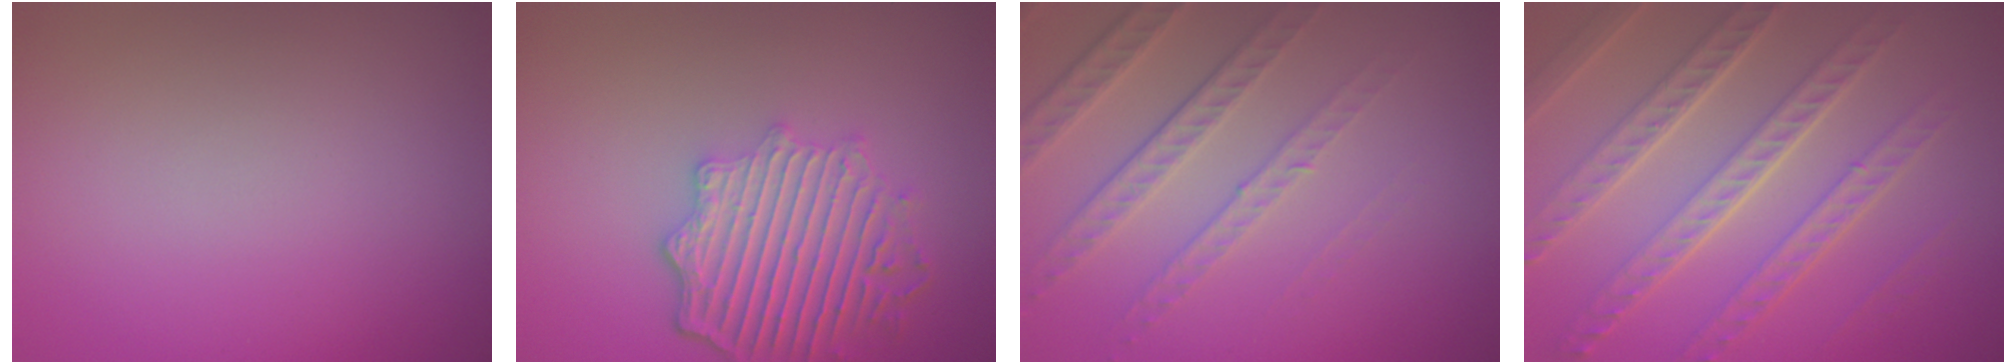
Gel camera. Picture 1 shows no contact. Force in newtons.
{"total": 5.7, "press": 4.5, "slide": 3.5}
{"total": 4.6, "press": 3.2, "slide": 3.3}
{"total": 7.4, "press": 5.3, "slide": 5.2}